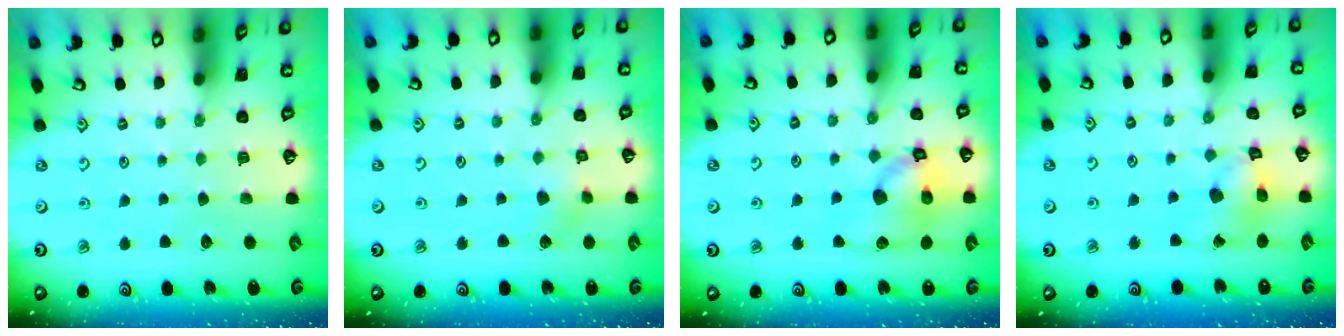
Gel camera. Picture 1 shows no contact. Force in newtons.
{"total": 3.2, "press": 3.1, "slide": 0.5}
{"total": 13.5, "press": 13.3, "slide": 2.0}
{"total": 10.5, "press": 10.4, "slide": 1.3}